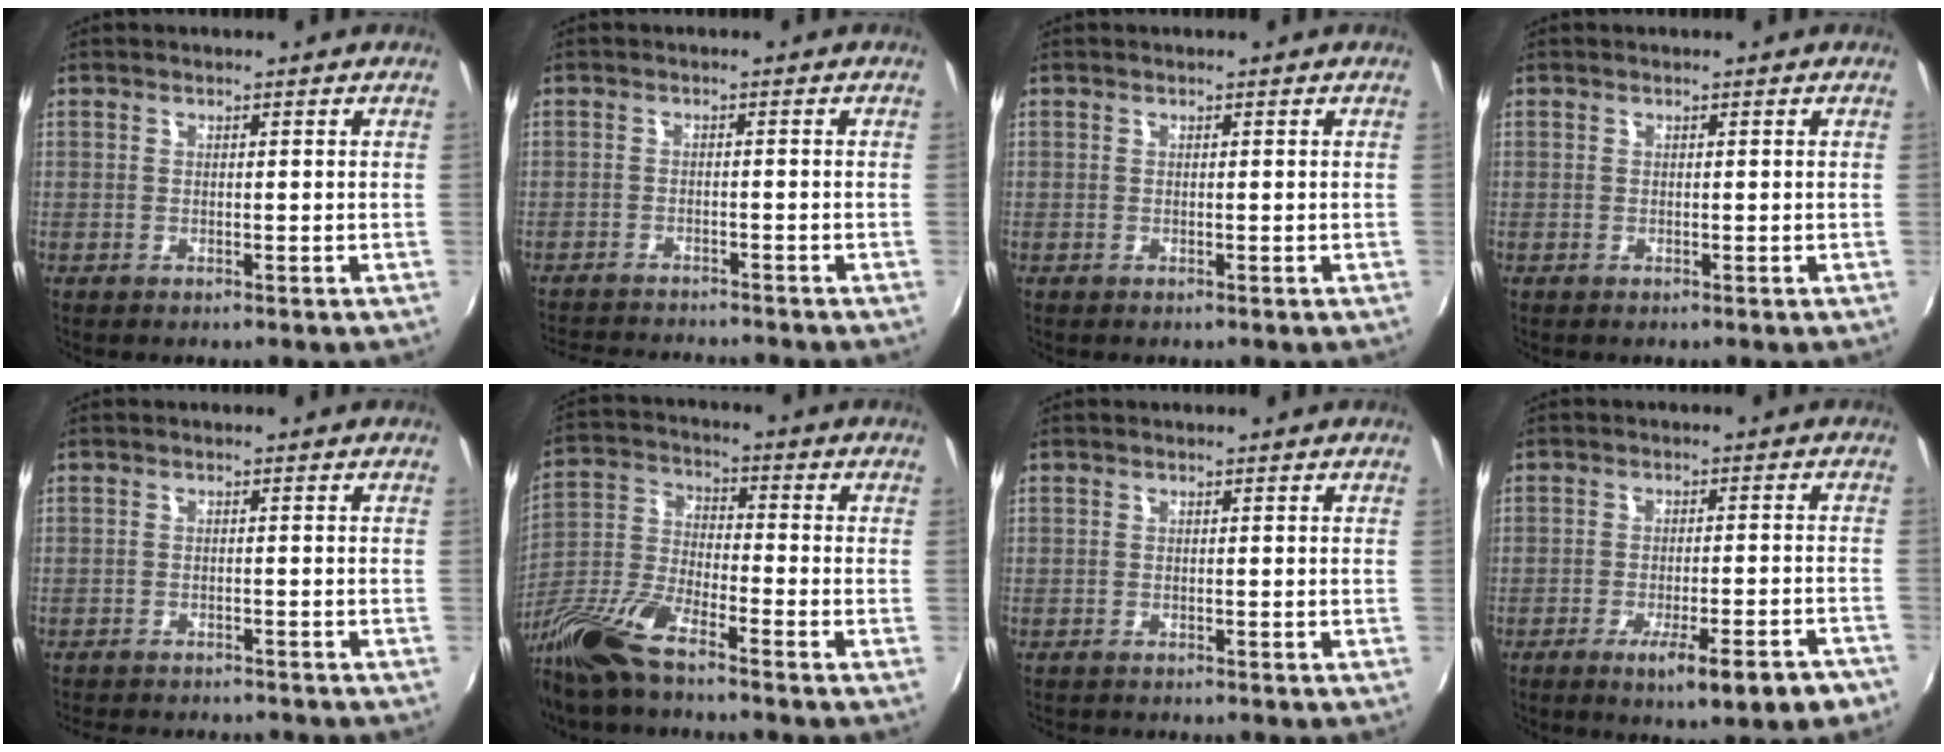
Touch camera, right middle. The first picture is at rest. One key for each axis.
{"total": 9.0, "fx": -8.5, "fy": 1.3, "fz": 2.8, "tx": -0.074, "ty": -0.009, "tz": -0.131}
{"total": 0.0}
{"total": 0.0}
{"total": 8.4, "fx": -7.6, "fy": 2.0, "fz": 2.8, "tx": -0.071, "ty": -0.016, "tz": -0.111}
{"total": 13.9, "fx": -10.4, "fy": 2.9, "fz": 8.8, "tx": -0.200, "ty": -0.021, "tz": -0.213}
{"total": 1.3, "fx": -1.3, "fy": 0.3, "fz": 0.2, "tx": -0.007, "ty": -0.008, "tz": -0.020}
{"total": 9.7, "fx": -6.2, "fy": 1.6, "fz": 7.2, "tx": -0.117, "ty": -0.021, "tz": -0.082}